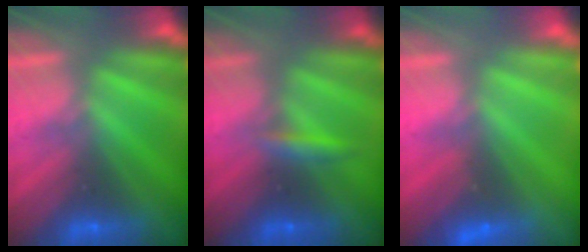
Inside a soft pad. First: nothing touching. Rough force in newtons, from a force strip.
{"total": 2.3}
{"total": 2.4}